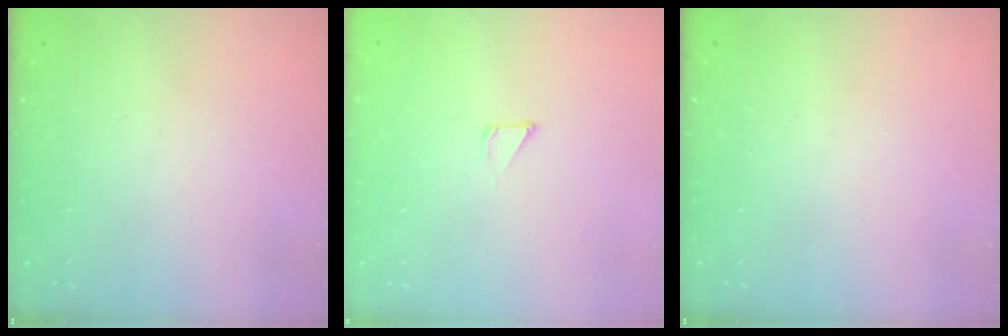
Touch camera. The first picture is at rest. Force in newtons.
{"total": 1.2, "press": 1.2, "slide": 0.0}
{"total": 0.0}